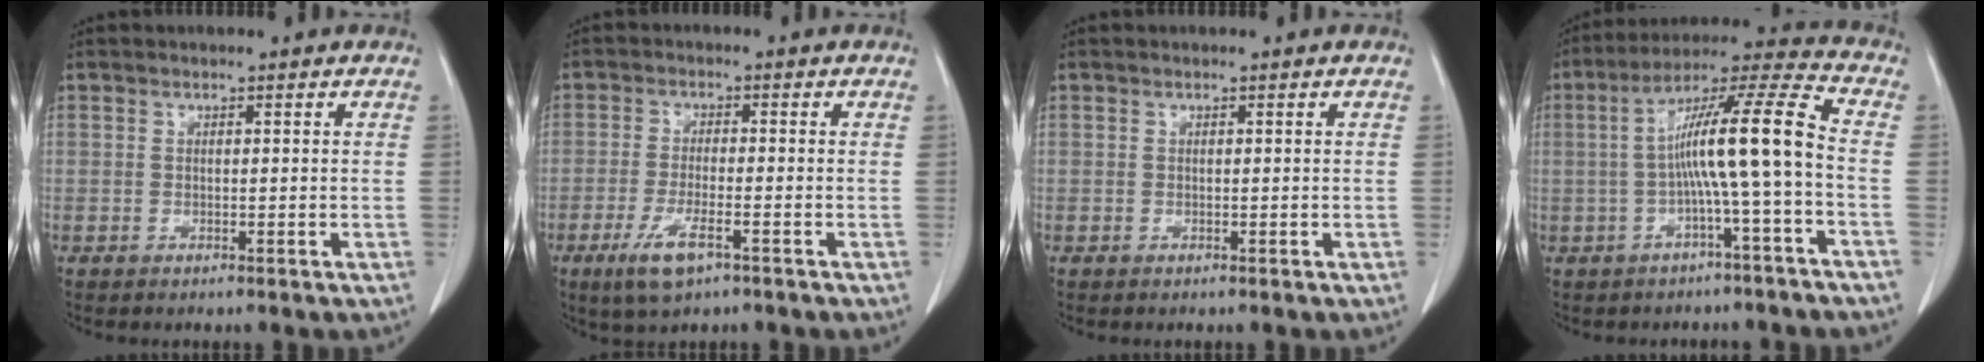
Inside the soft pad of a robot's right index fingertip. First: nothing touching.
{"total": 5.8, "force": [-3.2, 1.3, 4.7], "torque": [-0.097, -0.010, -0.055]}
{"total": 0.0}
{"total": 11.7, "force": [-1.3, -1.0, 11.6], "torque": [-0.195, 0.032, -0.029]}